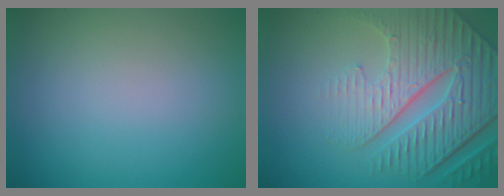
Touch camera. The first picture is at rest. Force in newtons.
{"total": 8.4, "press": 5.9, "slide": 5.9}